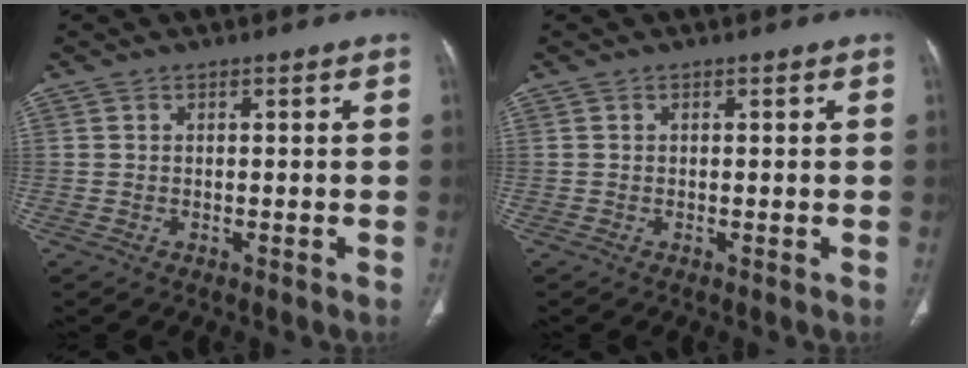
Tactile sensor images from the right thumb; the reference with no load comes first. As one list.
[{"total": 0.0}]